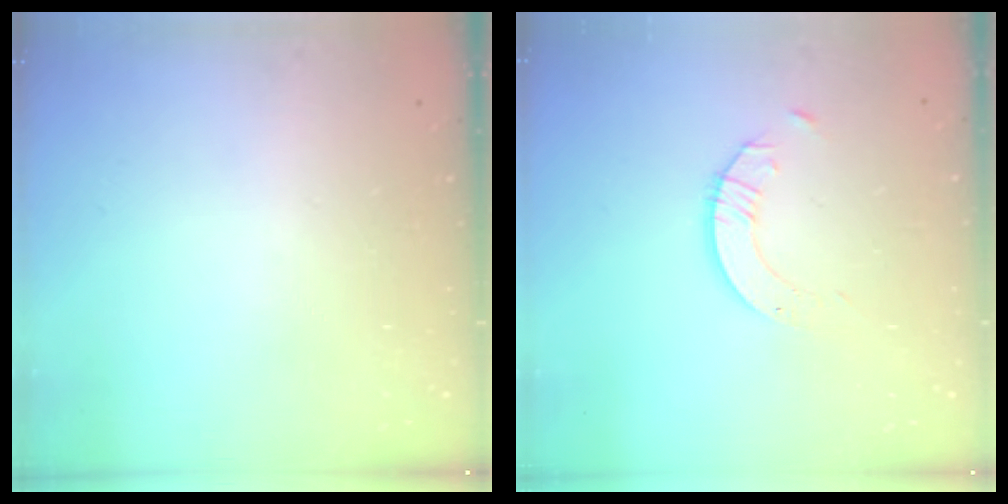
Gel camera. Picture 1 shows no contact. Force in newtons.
{"total": 2.1, "press": 2.1, "slide": 0.2}